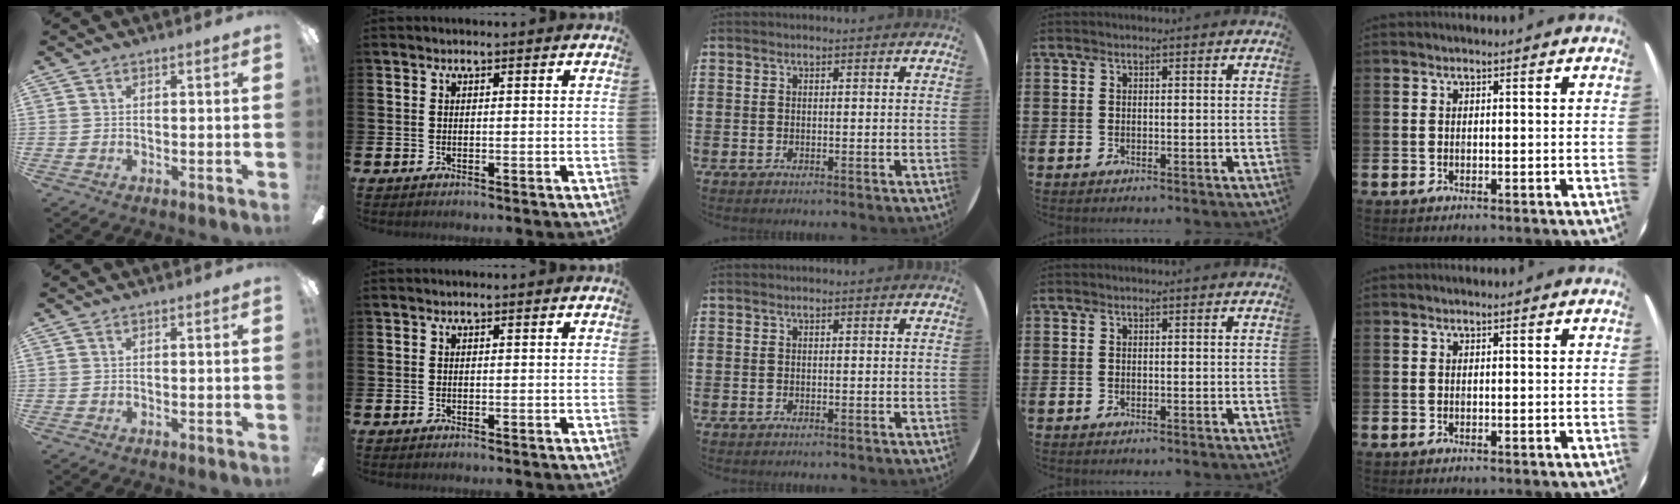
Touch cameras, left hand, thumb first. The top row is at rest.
{}